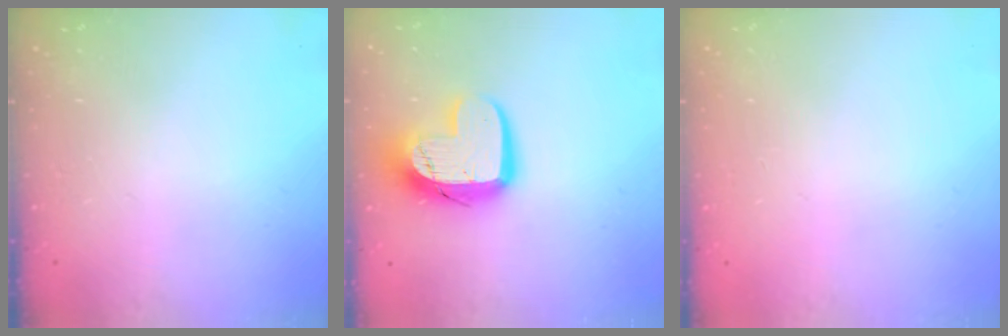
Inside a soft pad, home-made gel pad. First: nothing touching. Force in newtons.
{"total": 15.1, "press": 15.0, "slide": 1.2}
{"total": 0.8, "press": 0.4, "slide": 0.7}